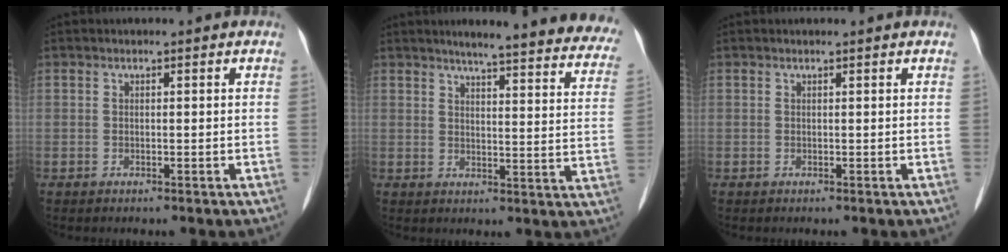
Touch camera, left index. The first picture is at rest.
{"total": 23.7, "force": [21.2, 2.6, 10.5], "torque": [-0.119, -0.051, 0.236]}
{"total": 0.6, "force": [0.6, -0.1, 0.2], "torque": [-0.008, 0.001, 0.012]}